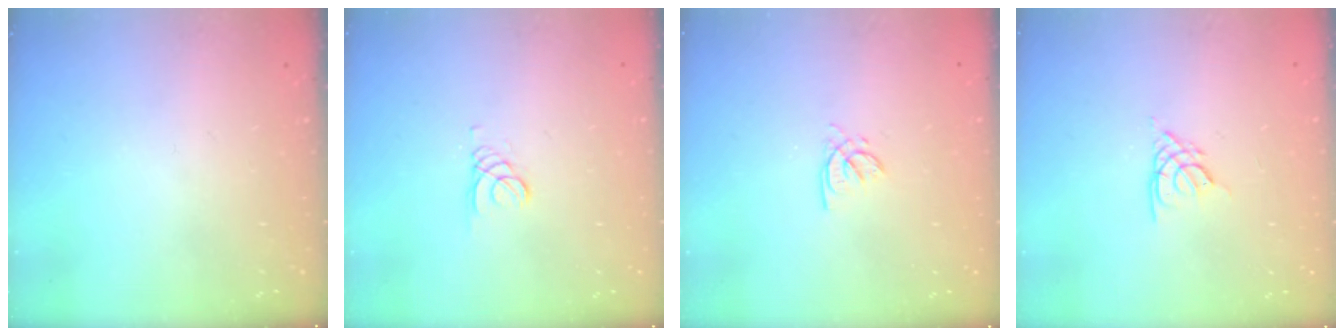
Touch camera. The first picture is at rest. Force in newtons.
{"total": 1.5, "press": 1.5, "slide": 0.1}
{"total": 2.2, "press": 2.2, "slide": 0.2}
{"total": 2.7, "press": 2.7, "slide": 0.4}